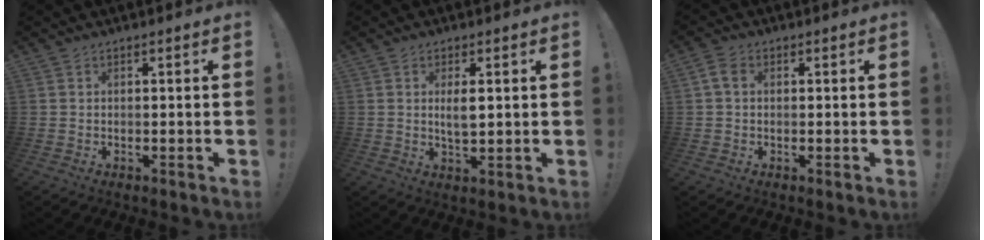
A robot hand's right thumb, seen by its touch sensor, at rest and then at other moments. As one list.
[{"total": 4.1, "force": [0.9, 1.5, 3.7], "torque": [-0.058, -0.007, 0.012]}, {"total": 4.0, "force": [0.8, 2.9, 2.6], "torque": [-0.044, 0.006, 0.017]}]